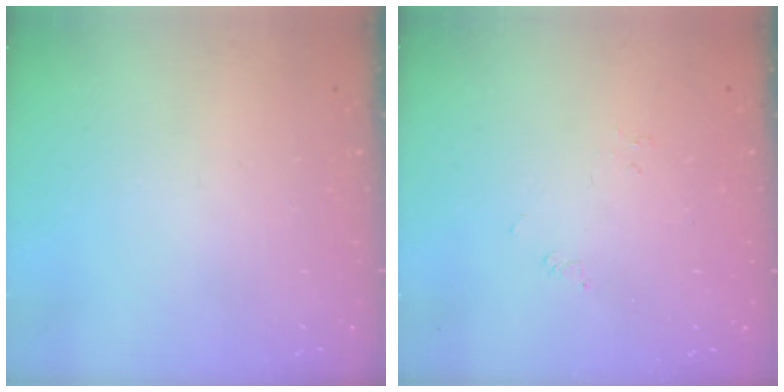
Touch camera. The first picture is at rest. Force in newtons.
{"total": 0.0}